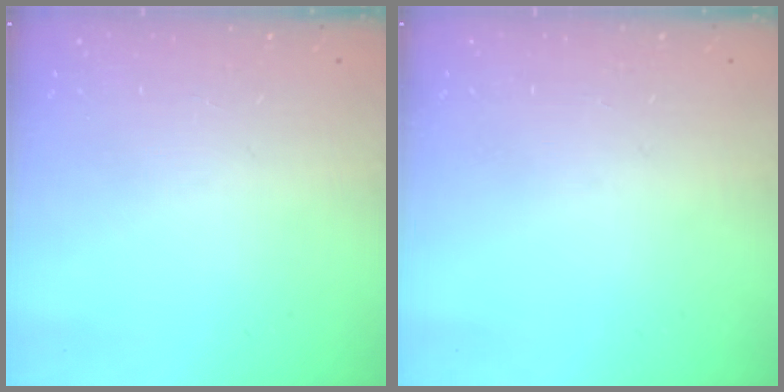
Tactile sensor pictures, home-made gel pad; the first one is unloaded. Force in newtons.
{"total": 0.0}